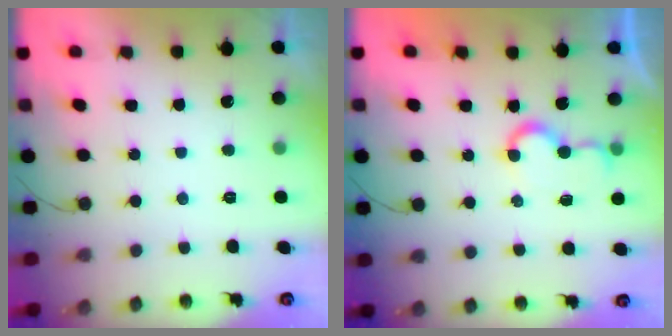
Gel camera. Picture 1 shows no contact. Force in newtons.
{"total": 5.6, "press": 5.6, "slide": 0.5}